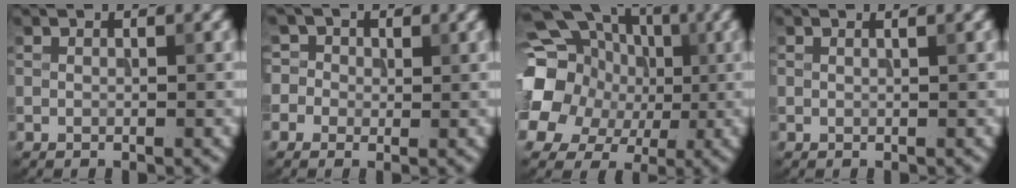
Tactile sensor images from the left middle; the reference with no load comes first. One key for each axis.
{"total": 3.6, "fx": 0.8, "fy": 3.4, "fz": 1.1, "tx": 0.000, "ty": 0.019, "tz": -0.011}
{"total": 18.4, "fx": 2.8, "fy": 15.9, "fz": 8.9, "tx": -0.195, "ty": 0.034, "tz": 0.008}
{"total": 0.8, "fx": 0.5, "fy": 0.3, "fz": 0.6, "tx": -0.003, "ty": -0.002, "tz": 0.000}